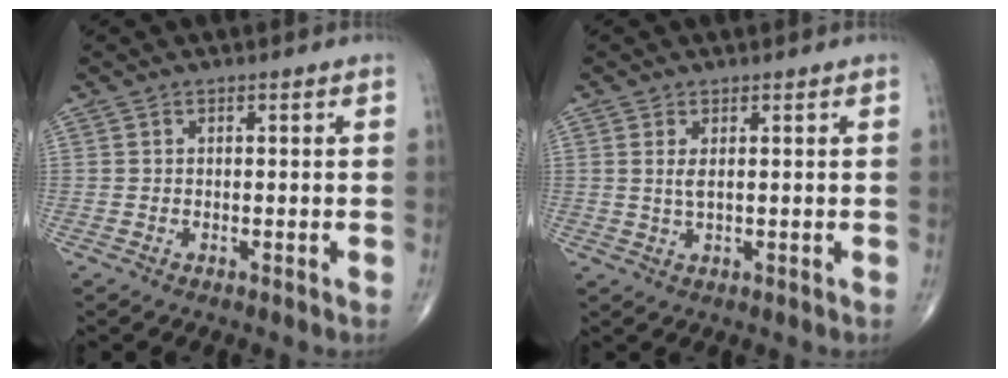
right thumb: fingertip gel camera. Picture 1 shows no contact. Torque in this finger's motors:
{"motor_torque": [-0.28, 0.21, -0.23, -0.26, -0.01]}